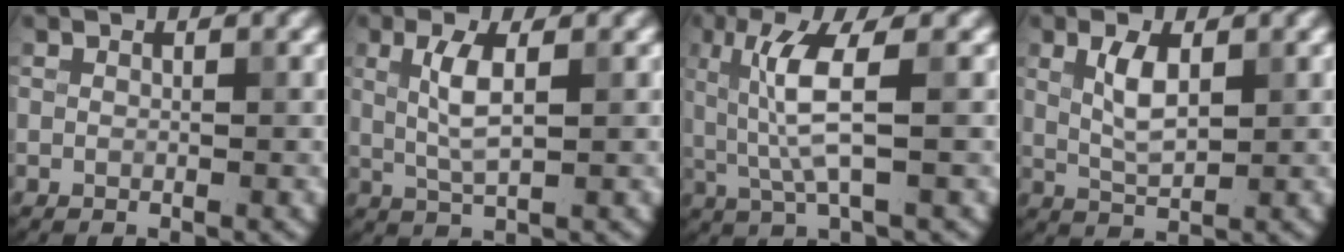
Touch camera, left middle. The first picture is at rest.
{"total": 3.2, "force": [0.7, 0.9, 3.0], "torque": [-0.066, 0.001, 0.013]}
{"total": 5.0, "force": [0.6, 0.8, 4.9], "torque": [-0.112, -0.001, 0.017]}
{"total": 3.2, "force": [0.9, 1.4, 2.8], "torque": [-0.060, 0.003, 0.019]}